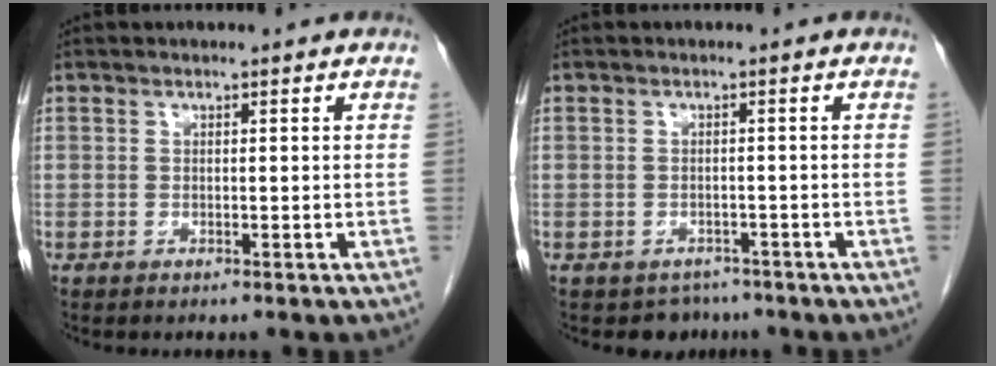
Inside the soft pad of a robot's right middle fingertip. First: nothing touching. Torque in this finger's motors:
{"motor_torque": [0.10, -0.09, 0.00, 0.00]}